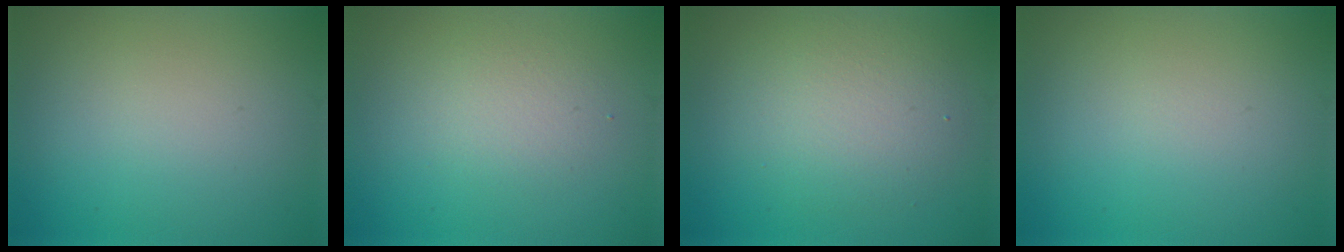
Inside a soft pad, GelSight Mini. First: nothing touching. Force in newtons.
{"total": 2.2, "press": 2.2, "slide": 0.1}
{"total": 4.4, "press": 4.4, "slide": 0.4}
{"total": 0.0}